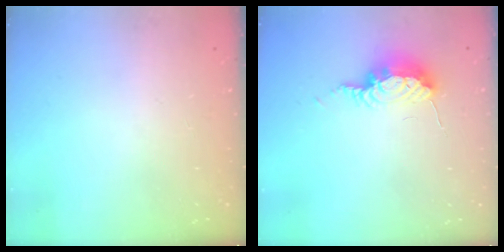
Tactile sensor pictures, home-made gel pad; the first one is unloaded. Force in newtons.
{"total": 7.7, "press": 7.6, "slide": 1.2}